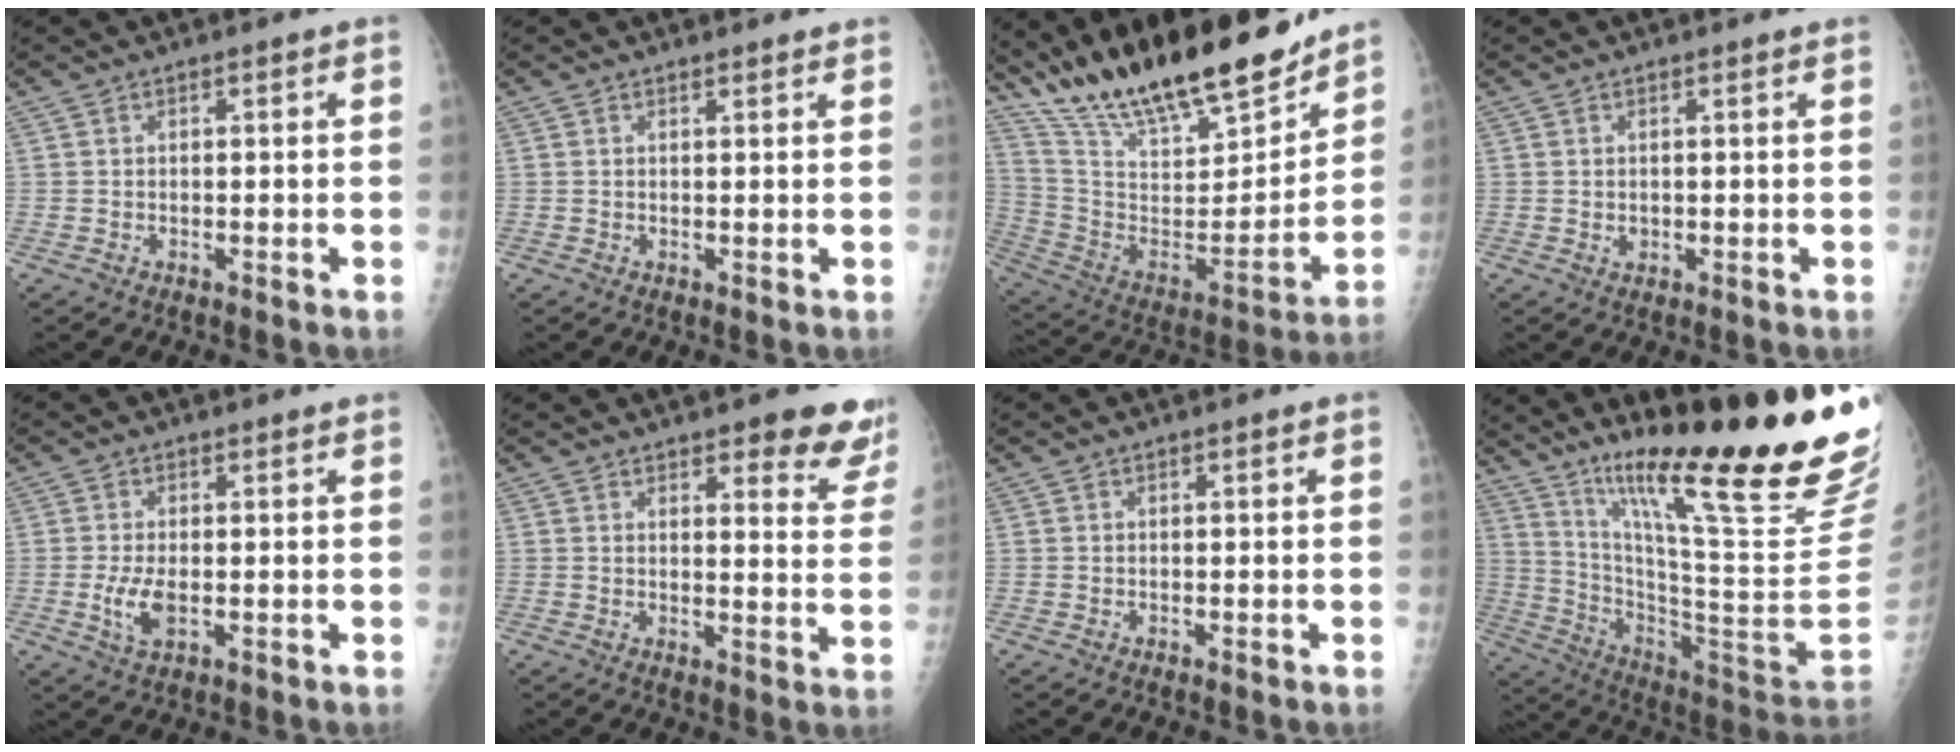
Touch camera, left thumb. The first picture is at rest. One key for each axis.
{"total": 1.2, "fx": 1.1, "fy": 0.3, "fz": 0.2, "tx": 0.000, "ty": -0.004, "tz": 0.016}
{"total": 25.9, "fx": 21.4, "fy": 7.0, "fz": 12.9, "tx": -0.191, "ty": -0.094, "tz": 0.367}
{"total": 1.1, "fx": 0.5, "fy": 0.9, "fz": 0.5, "tx": -0.002, "ty": -0.003, "tz": 0.008}
{"total": 4.6, "fx": -0.2, "fy": 2.2, "fz": 4.0, "tx": -0.084, "ty": -0.006, "tz": -0.002}
{"total": 9.9, "fx": 8.3, "fy": 3.0, "fz": 4.6, "tx": -0.014, "ty": -0.051, "tz": 0.080}
{"total": 0.0}
{"total": 32.1, "fx": 20.9, "fy": 2.0, "fz": 24.3, "tx": -0.314, "ty": -0.107, "tz": 0.335}